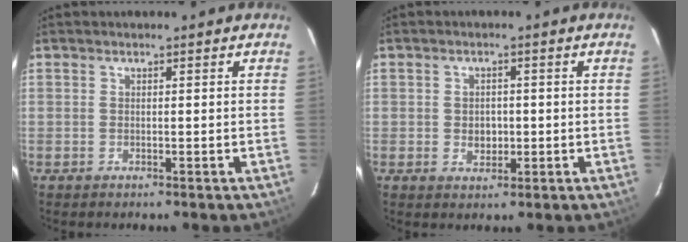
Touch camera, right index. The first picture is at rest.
{"total": 3.2, "force": [-0.4, 2.6, 1.7], "torque": [-0.027, 0.001, -0.002]}